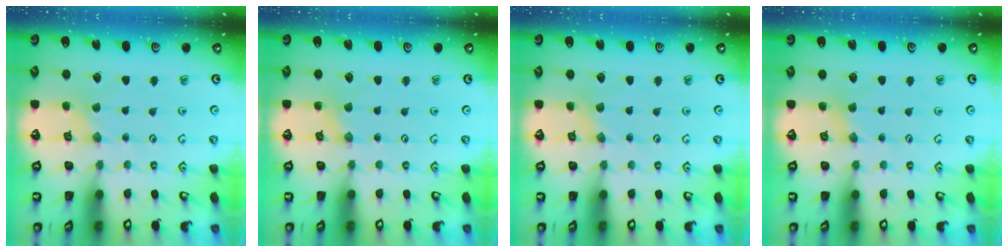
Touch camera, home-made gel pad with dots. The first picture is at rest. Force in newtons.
{"total": 1.3, "press": 1.2, "slide": 0.2}
{"total": 2.4, "press": 2.3, "slide": 0.5}
{"total": 1.7, "press": 1.7, "slide": 0.4}